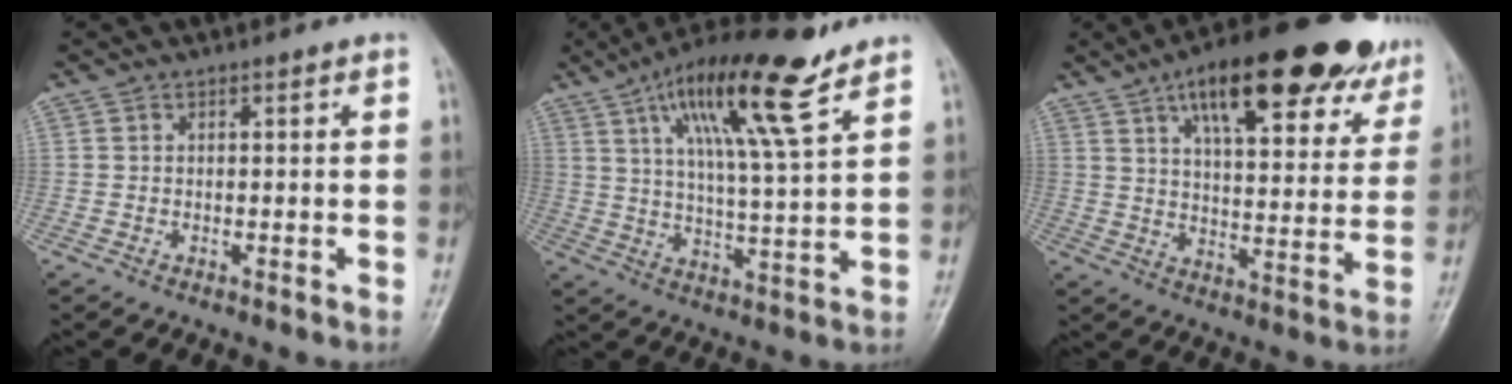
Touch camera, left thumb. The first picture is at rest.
{"total": 16.9, "force": [9.8, 3.1, 13.4], "torque": [-0.220, -0.035, 0.167]}
{"total": 25.2, "force": [15.8, 8.9, 17.4], "torque": [-0.214, -0.028, 0.224]}